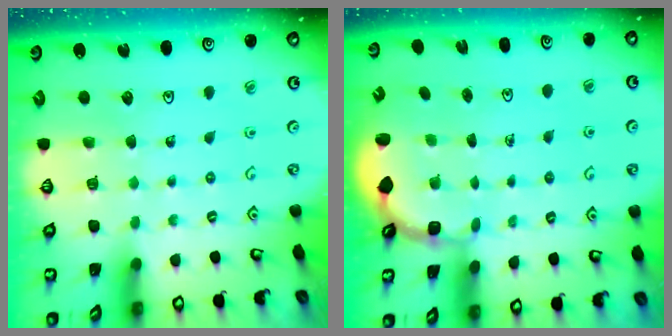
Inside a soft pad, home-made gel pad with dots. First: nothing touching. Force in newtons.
{"total": 2.8, "press": 2.2, "slide": 1.7}